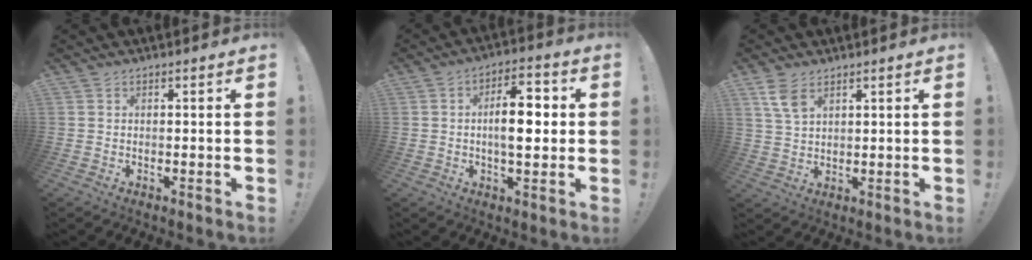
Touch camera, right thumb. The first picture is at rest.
{"total": 10.5, "force": [0.2, 4.8, 9.4], "torque": [-0.143, 0.006, -0.002]}
{"total": 6.1, "force": [3.7, 3.0, 3.8], "torque": [-0.065, -0.016, 0.069]}